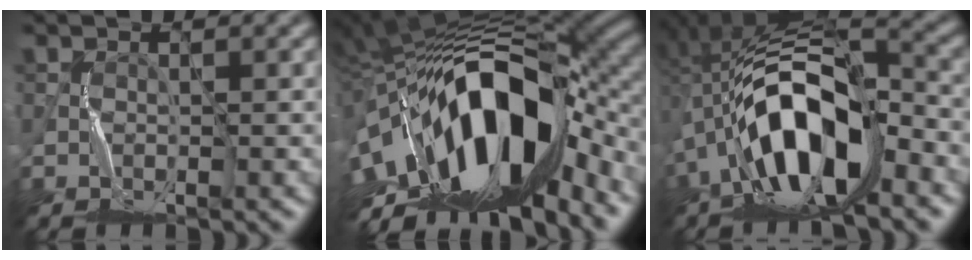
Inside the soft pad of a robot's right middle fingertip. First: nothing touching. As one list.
[{"total": 16.1, "force": [-4.6, 7.4, 13.5], "torque": [-0.225, 0.010, -0.082]}, {"total": 12.1, "force": [-4.3, 4.3, 10.5], "torque": [-0.194, 0.020, -0.081]}]